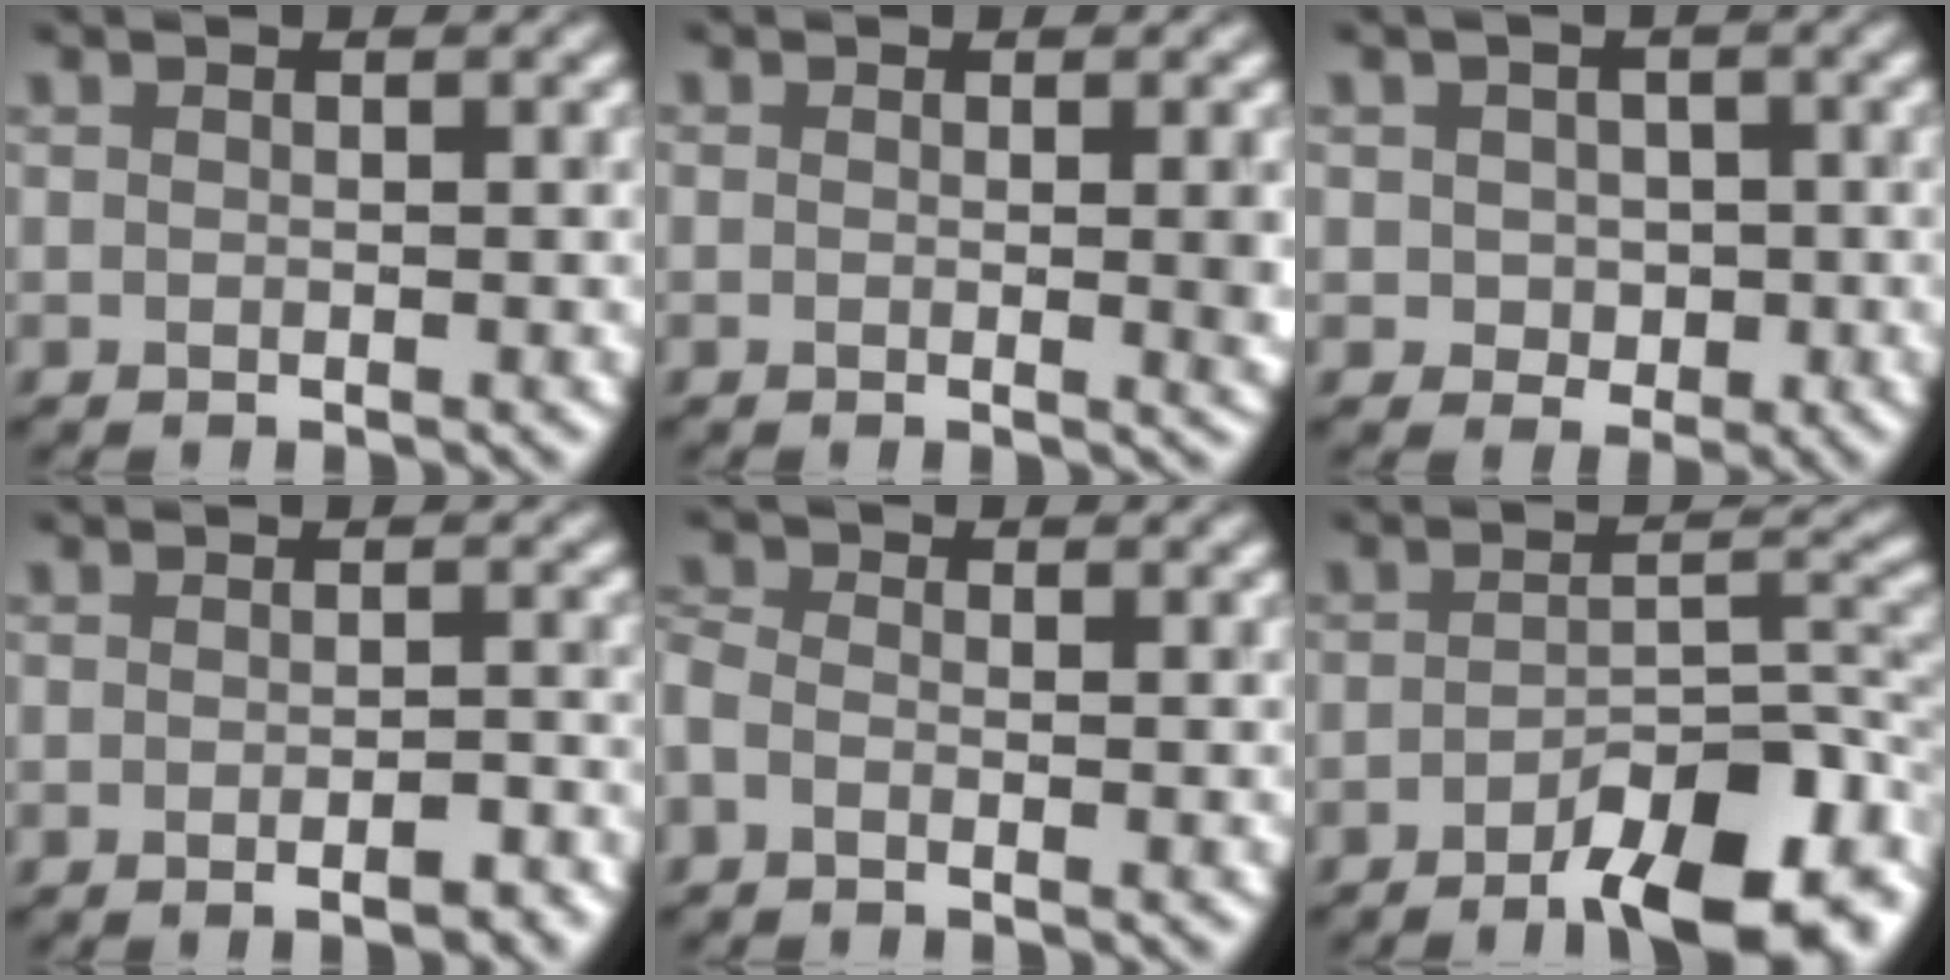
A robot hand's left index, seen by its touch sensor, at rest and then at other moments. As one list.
[{"total": 2.2, "force": [0.0, 0.4, 2.2], "torque": [-0.027, -0.007, 0.004]}, {"total": 2.0, "force": [-0.2, 1.9, 0.6], "torque": [-0.011, -0.009, 0.000]}, {"total": 2.3, "force": [-1.3, 0.6, 1.8], "torque": [-0.022, -0.005, -0.012]}, {"total": 1.4, "force": [-1.0, 0.8, 0.6], "torque": [-0.024, -0.006, -0.023]}, {"total": 8.6, "force": [-5.5, 2.3, 6.2], "torque": [-0.087, 0.000, -0.080]}]